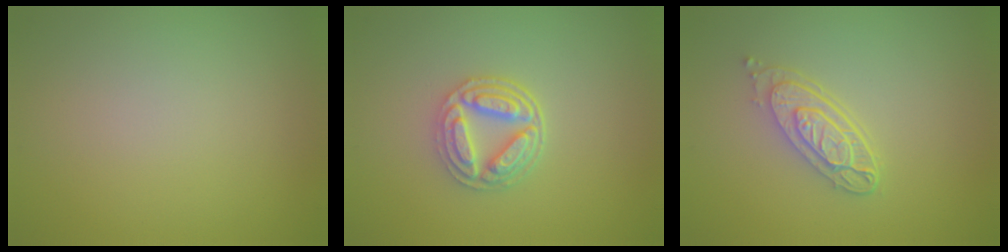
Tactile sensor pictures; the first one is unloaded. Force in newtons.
{"total": 4.1, "press": 3.5, "slide": 2.1}
{"total": 3.9, "press": 3.0, "slide": 2.5}